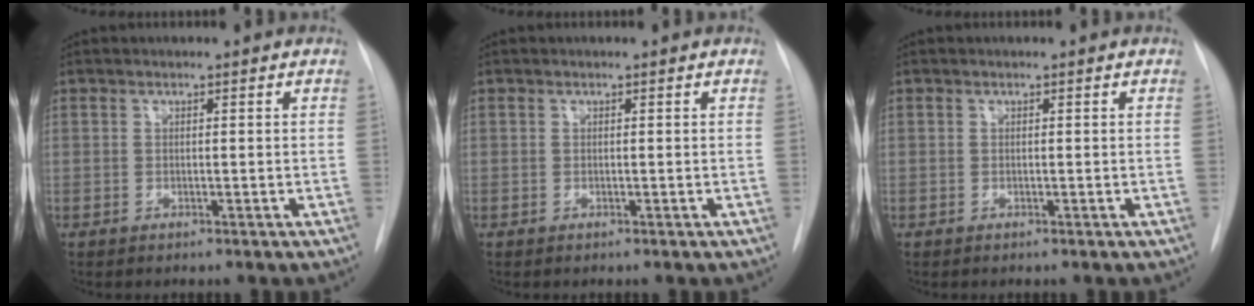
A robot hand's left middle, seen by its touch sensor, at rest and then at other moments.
{"total": 0.0}
{"total": 0.0}